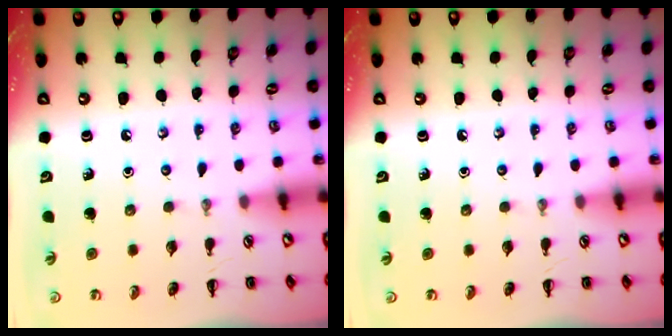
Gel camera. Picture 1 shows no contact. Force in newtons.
{"total": 0.0}